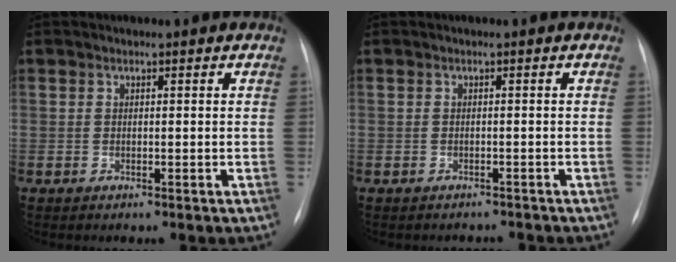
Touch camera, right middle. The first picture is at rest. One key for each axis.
{"total": 2.2, "fx": -2.0, "fy": 0.8, "fz": -0.4, "tx": 0.009, "ty": 0.002, "tz": -0.028}